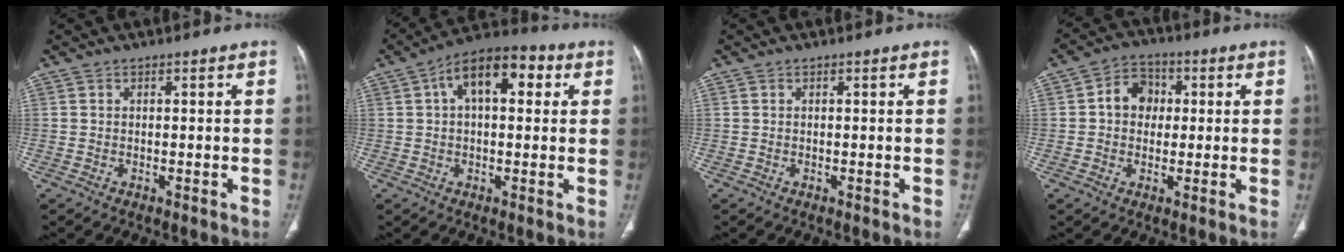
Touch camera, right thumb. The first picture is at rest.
{"total": 12.0, "force": [3.5, 6.3, 9.6], "torque": [-0.136, 0.031, 0.047]}
{"total": 0.0}
{"total": 7.0, "force": [0.8, 5.8, 3.8], "torque": [-0.035, 0.013, 0.006]}